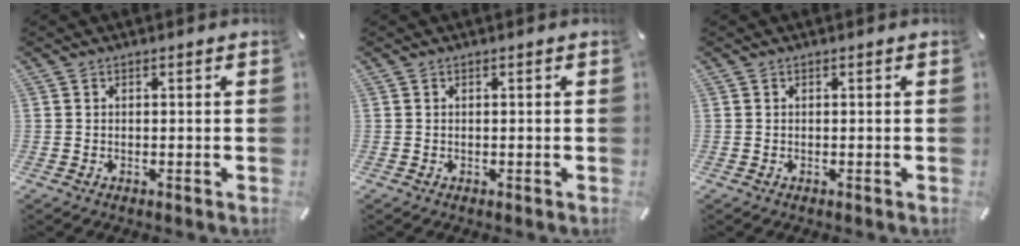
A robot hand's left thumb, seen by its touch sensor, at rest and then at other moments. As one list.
[{"total": 0.0}, {"total": 0.0}]